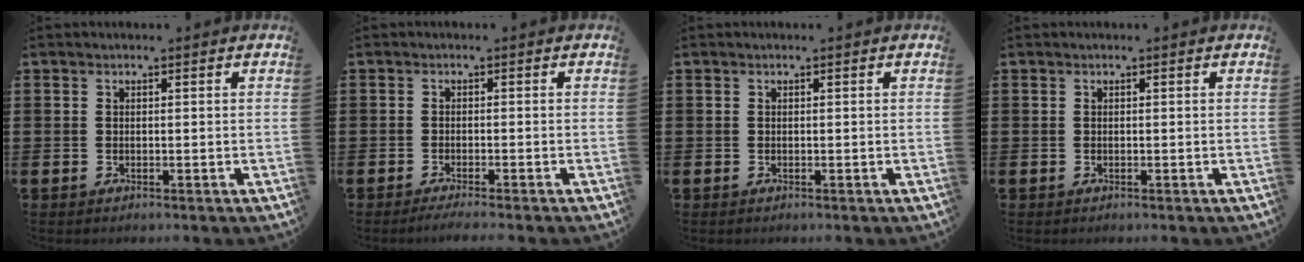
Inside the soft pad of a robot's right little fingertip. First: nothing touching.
{"total": 1.2, "force": [-0.9, 0.0, 0.8], "torque": [-0.011, 0.000, -0.018]}
{"total": 0.0}
{"total": 0.0}